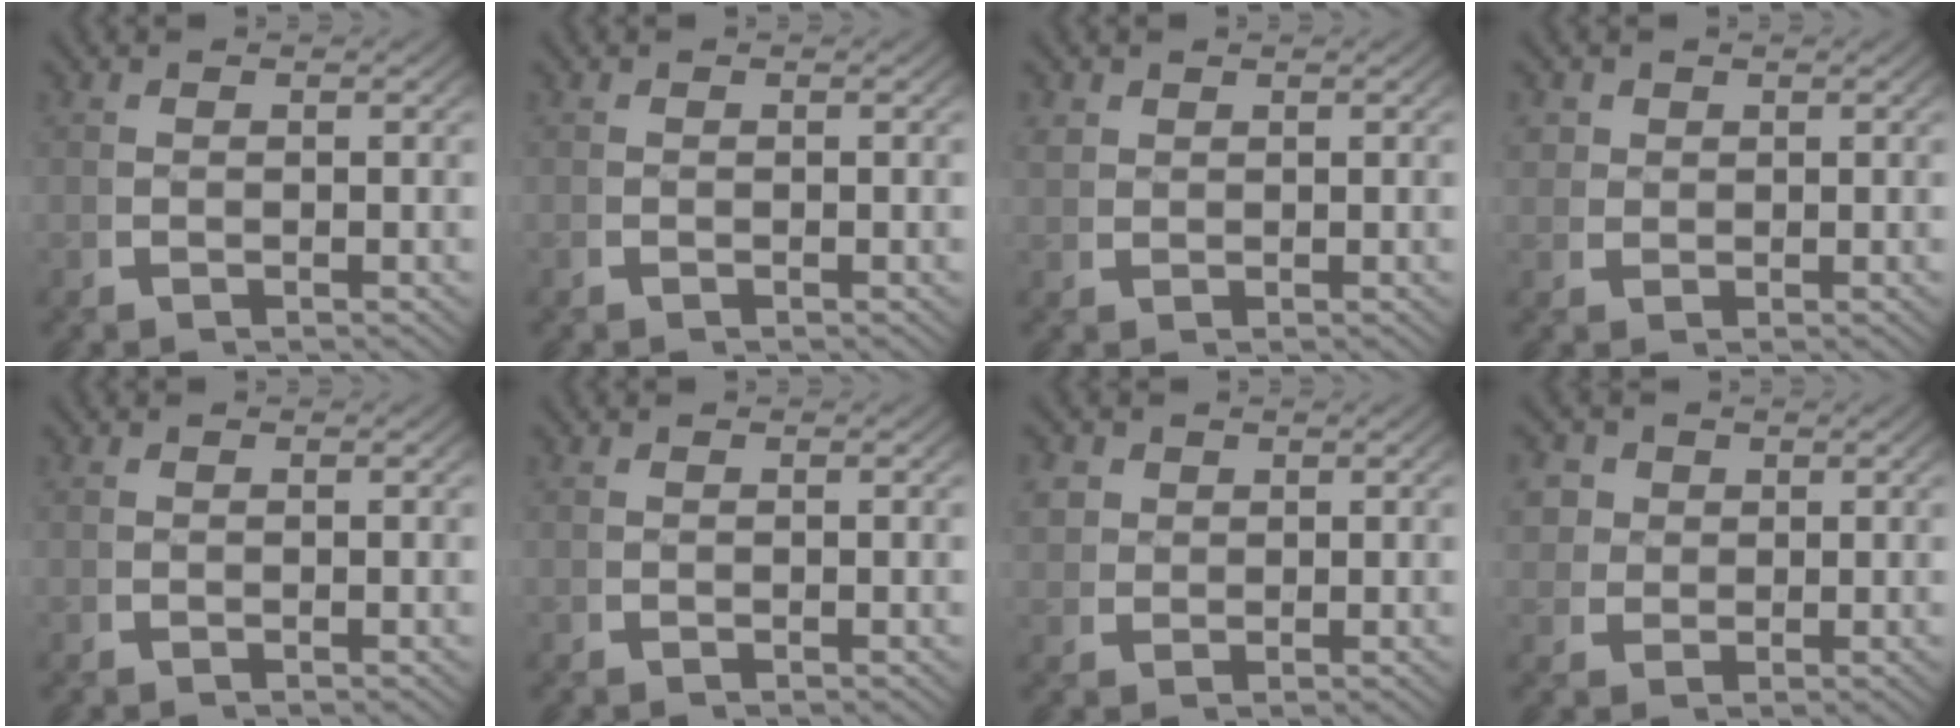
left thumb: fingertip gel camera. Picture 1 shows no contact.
{"total": 0.0}
{"total": 1.4, "force": [1.1, 0.8, 0.4], "torque": [-0.009, -0.001, 0.027]}
{"total": 2.3, "force": [1.1, 1.8, 0.8], "torque": [-0.020, -0.006, 0.025]}
{"total": 0.0}
{"total": 0.0}
{"total": 3.2, "force": [1.5, 2.5, 1.2], "torque": [-0.032, -0.005, 0.034]}
{"total": 4.6, "force": [1.9, 3.8, 1.9], "torque": [-0.047, -0.006, 0.037]}